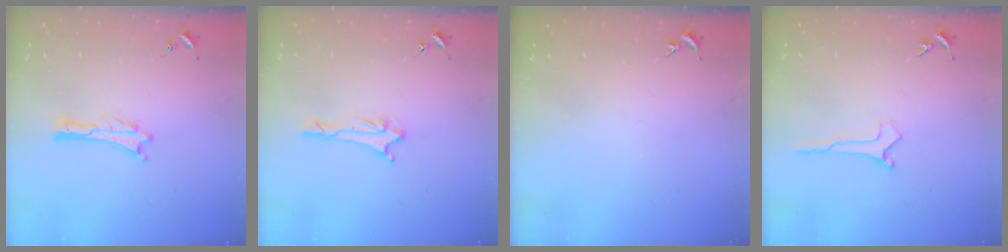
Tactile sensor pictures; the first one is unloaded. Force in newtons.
{"total": 1.9, "press": 1.9, "slide": 0.5}
{"total": 0.0}
{"total": 0.0}